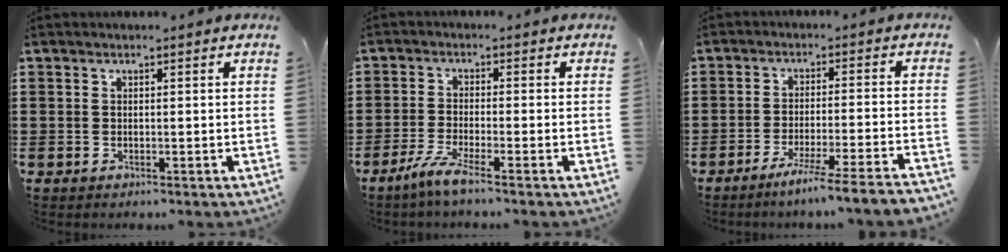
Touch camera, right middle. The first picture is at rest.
{"total": 4.3, "force": [-3.1, 0.0, 3.0], "torque": [-0.068, -0.013, -0.061]}
{"total": 6.0, "force": [-5.3, -1.2, 2.7], "torque": [-0.038, -0.020, -0.098]}